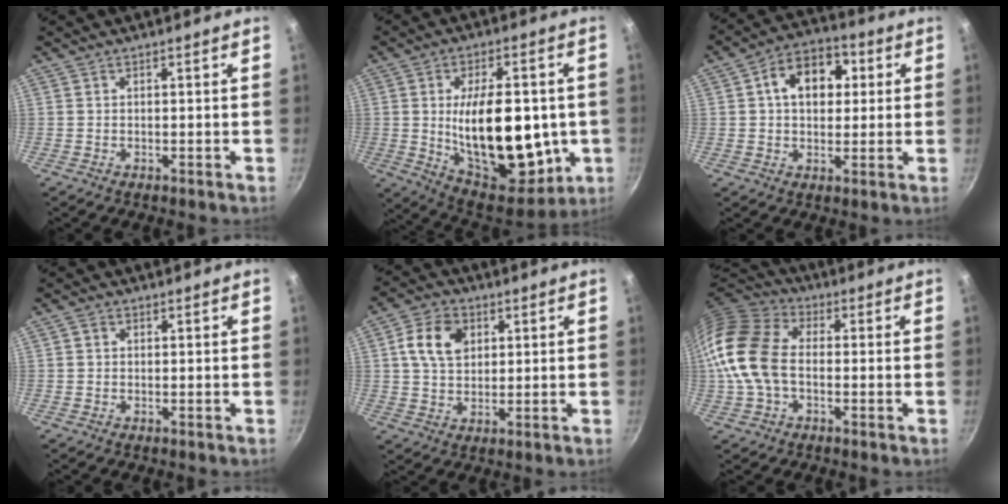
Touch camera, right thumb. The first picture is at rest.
{"total": 24.3, "force": [-1.2, 12.7, 20.7], "torque": [-0.279, -0.017, -0.001]}
{"total": 11.8, "force": [2.5, 8.3, 8.0], "torque": [-0.083, 0.014, 0.026]}
{"total": 1.4, "force": [0.3, 1.2, 0.6], "torque": [-0.009, 0.004, 0.002]}
{"total": 9.2, "force": [2.6, 6.5, 5.9], "torque": [-0.092, 0.006, 0.041]}
{"total": 15.9, "force": [-1.0, 10.8, 11.7], "torque": [-0.218, 0.032, -0.036]}